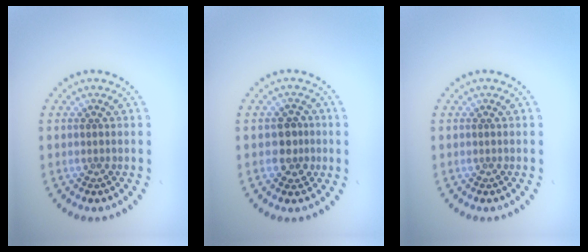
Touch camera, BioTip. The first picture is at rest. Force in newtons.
{"total": 2.2, "press": 2.1, "slide": 0.6}
{"total": 0.0}